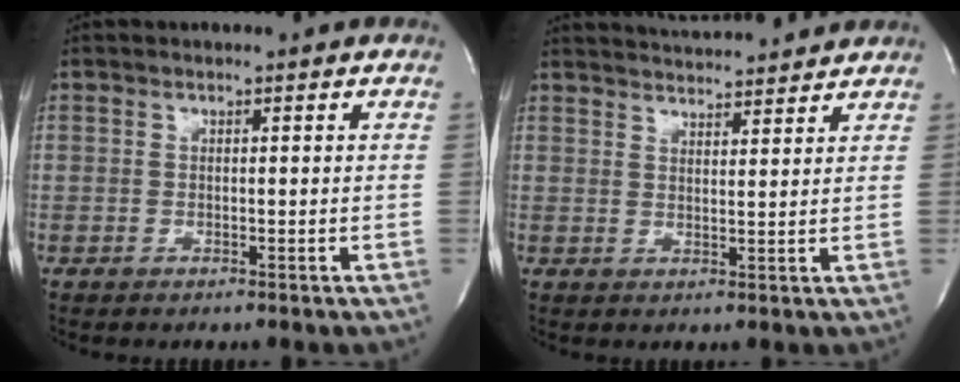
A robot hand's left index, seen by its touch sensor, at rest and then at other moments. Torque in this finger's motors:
{"motor_torque": [0.65, -0.66, 0.24, 0.06]}